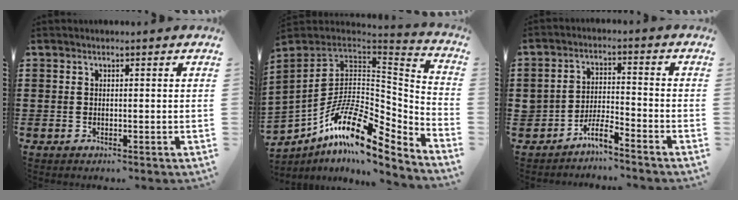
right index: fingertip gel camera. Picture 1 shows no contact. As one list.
[{"total": 15.0, "force": [-7.8, 6.7, 11.0], "torque": [-0.211, -0.001, -0.147]}, {"total": 3.9, "force": [-3.6, 0.5, 1.4], "torque": [-0.038, 0.004, -0.074]}]